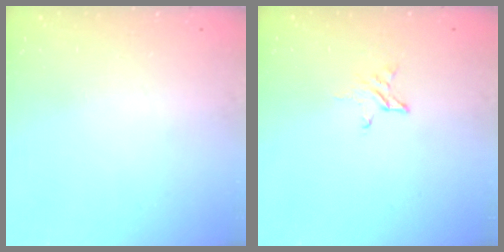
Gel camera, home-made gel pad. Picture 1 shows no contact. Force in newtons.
{"total": 4.0, "press": 3.9, "slide": 0.3}